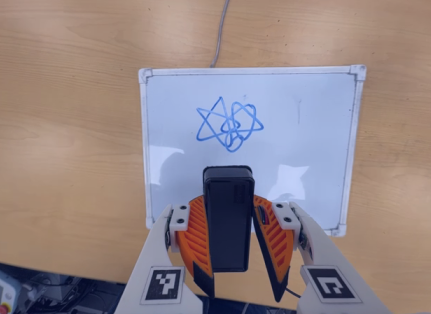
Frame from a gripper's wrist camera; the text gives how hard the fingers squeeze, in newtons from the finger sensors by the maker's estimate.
{"total": 7.2, "left": 6.5, "right": 7.8}